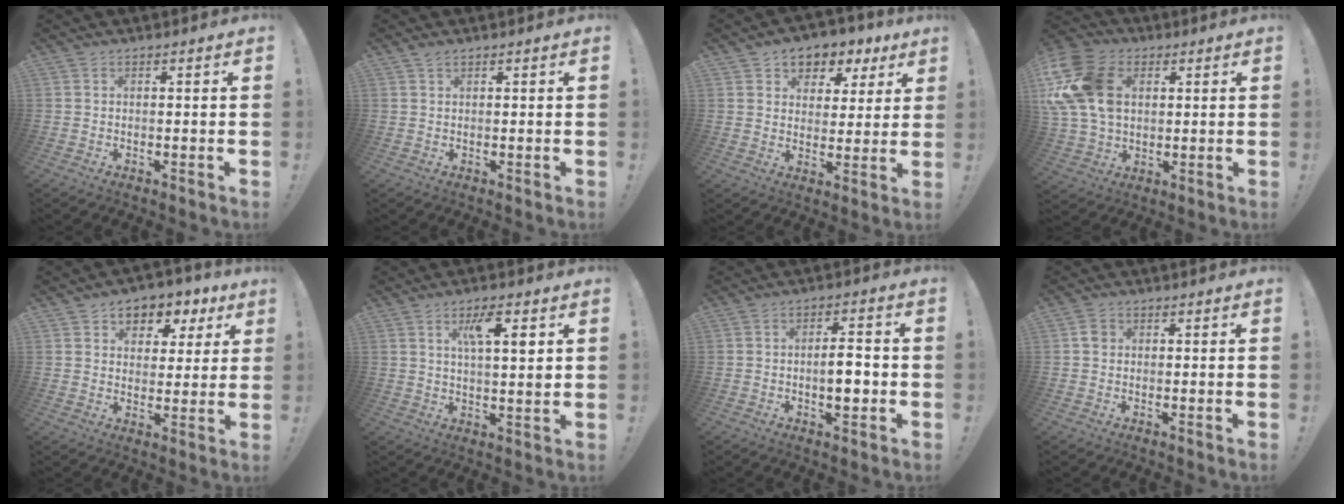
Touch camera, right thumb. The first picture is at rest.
{"total": 1.3, "force": [1.0, 0.6, 0.6], "torque": [-0.008, -0.001, 0.018]}
{"total": 6.4, "force": [2.7, 5.6, 1.5], "torque": [-0.001, -0.027, 0.052]}
{"total": 19.8, "force": [4.8, 14.4, 12.6], "torque": [-0.246, -0.007, 0.094]}
{"total": 6.4, "force": [2.5, 5.5, 2.1], "torque": [-0.011, -0.018, 0.045]}
{"total": 8.7, "force": [4.0, 1.8, 7.5], "torque": [-0.125, -0.011, 0.060]}
{"total": 6.3, "force": [-1.5, 2.3, 5.7], "torque": [-0.077, 0.005, -0.030]}
{"total": 2.5, "force": [0.3, 2.2, 1.1], "torque": [-0.005, 0.000, 0.002]}